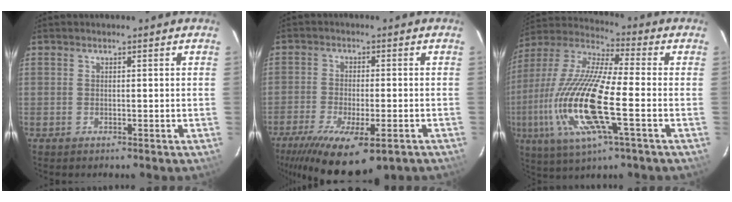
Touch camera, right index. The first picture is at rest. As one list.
[{"total": 17.8, "force": [-11.5, 5.5, 12.4], "torque": [-0.248, -0.067, -0.177]}, {"total": 20.3, "force": [-4.9, 4.0, 19.3], "torque": [-0.401, -0.017, -0.105]}]